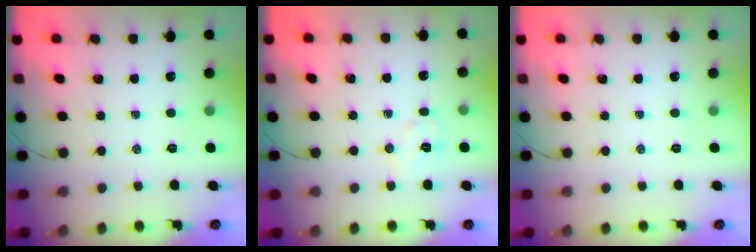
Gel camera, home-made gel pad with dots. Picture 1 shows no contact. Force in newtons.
{"total": 6.7, "press": 6.5, "slide": 1.3}
{"total": 0.0}